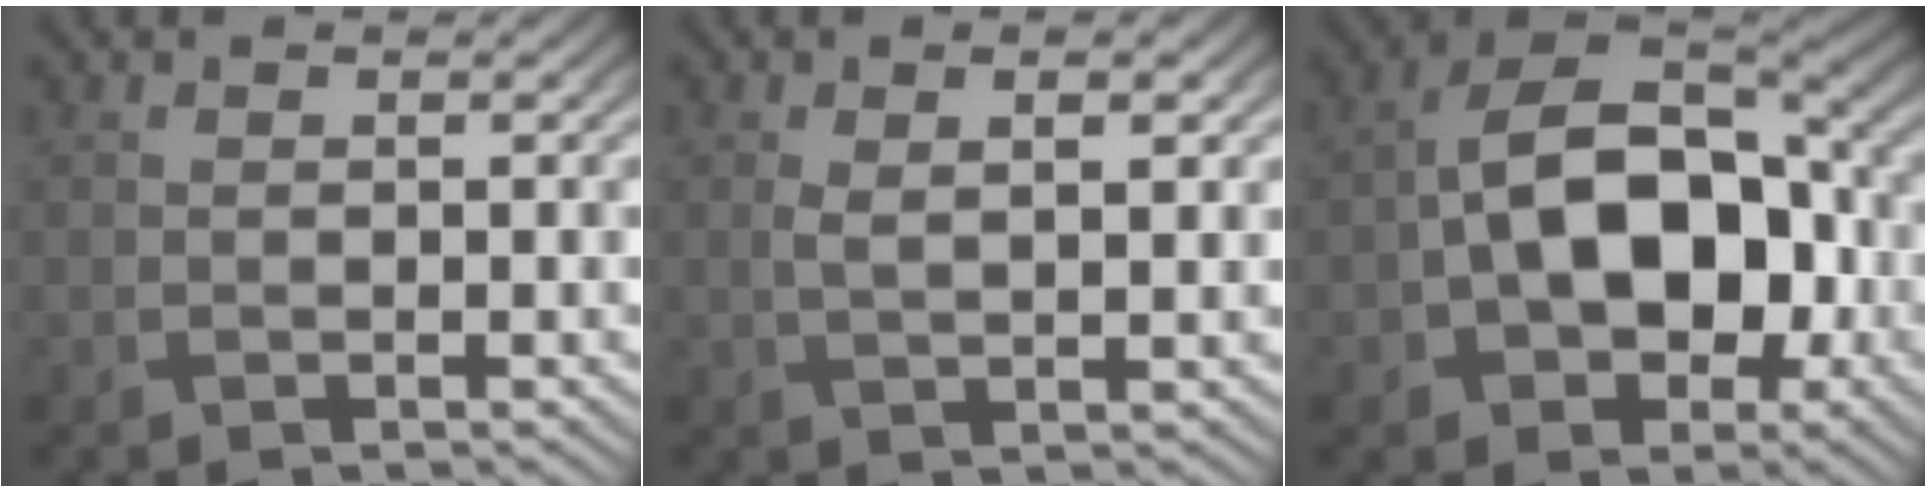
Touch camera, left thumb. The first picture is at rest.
{"total": 3.2, "force": [1.1, 0.8, 3.0], "torque": [-0.056, 0.002, 0.023]}
{"total": 13.6, "force": [-1.3, 8.9, 10.2], "torque": [-0.185, 0.007, -0.025]}